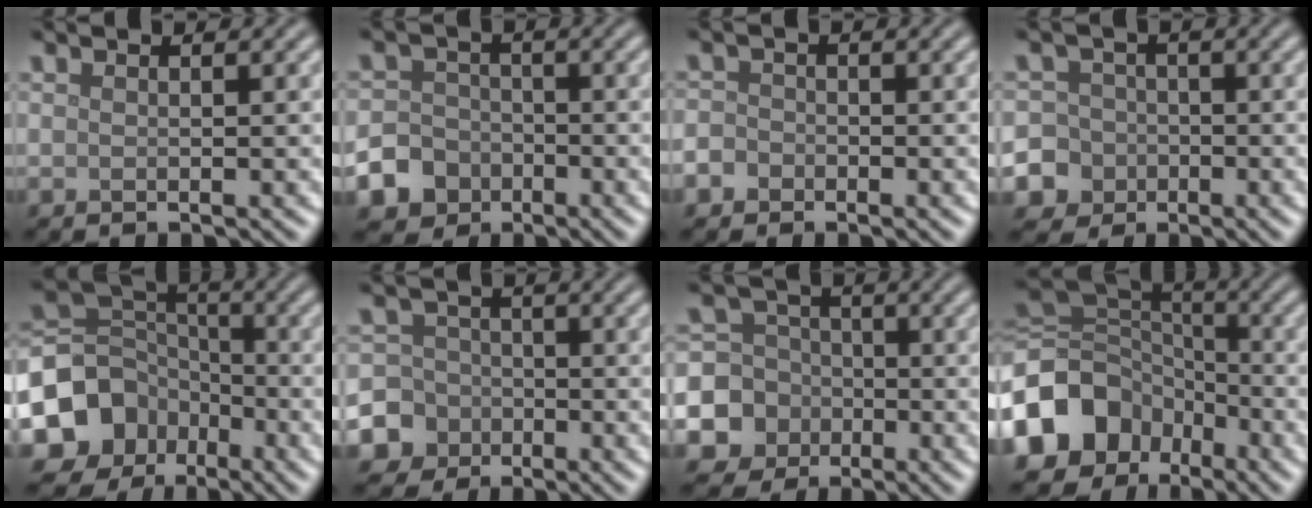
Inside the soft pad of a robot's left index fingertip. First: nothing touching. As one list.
[{"total": 8.0, "force": [-4.5, 6.5, 1.6], "torque": [-0.028, -0.030, -0.096]}, {"total": 2.2, "force": [-1.2, 1.8, 0.6], "torque": [0.001, 0.004, -0.027]}, {"total": 10.0, "force": [-4.3, 8.8, 1.7], "torque": [-0.047, -0.020, -0.107]}, {"total": 9.3, "force": [-4.4, 7.6, 3.1], "torque": [-0.077, -0.005, -0.090]}, {"total": 8.1, "force": [-3.4, 7.3, 0.9], "torque": [-0.019, -0.016, -0.086]}, {"total": 10.7, "force": [-3.4, 10.0, 1.8], "torque": [-0.066, -0.018, -0.077]}, {"total": 12.4, "force": [-5.5, 9.8, 5.2], "torque": [-0.131, -0.007, -0.114]}]